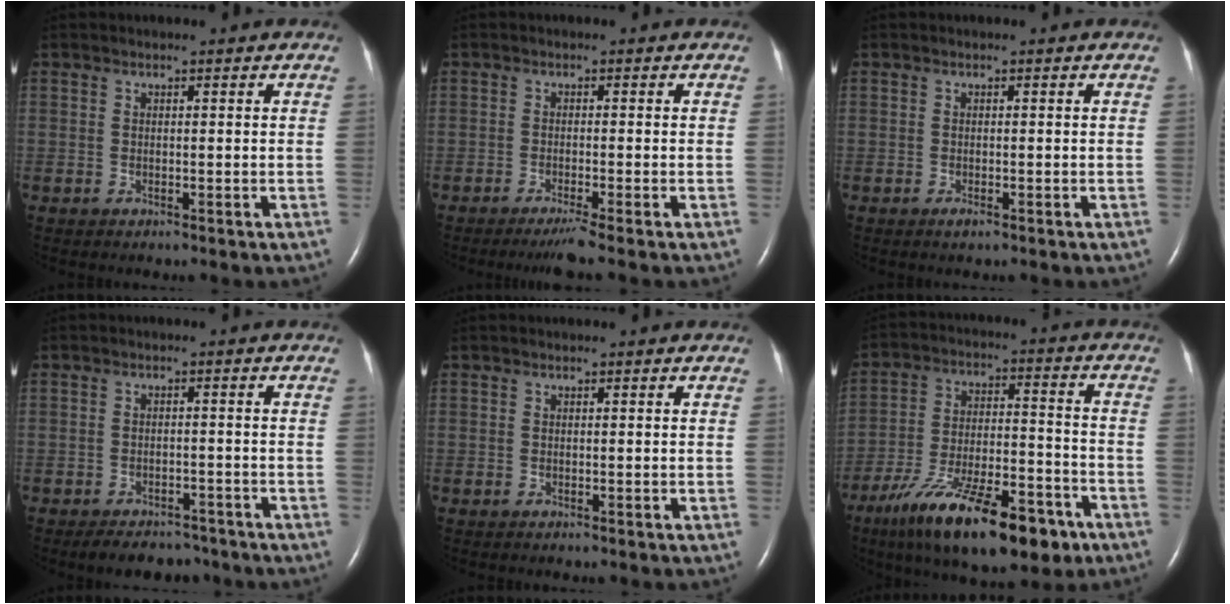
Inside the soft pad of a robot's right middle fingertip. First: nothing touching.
{"total": 2.9, "force": [-2.1, -0.9, 1.7], "torque": [-0.030, -0.006, -0.040]}
{"total": 0.8, "force": [-0.5, 0.2, 0.6], "torque": [-0.012, -0.002, -0.007]}
{"total": 6.5, "force": [-5.5, 2.9, 1.8], "torque": [-0.020, 0.005, -0.075]}
{"total": 0.0}
{"total": 19.9, "force": [-12.7, 5.7, 14.2], "torque": [-0.218, -0.009, -0.208]}